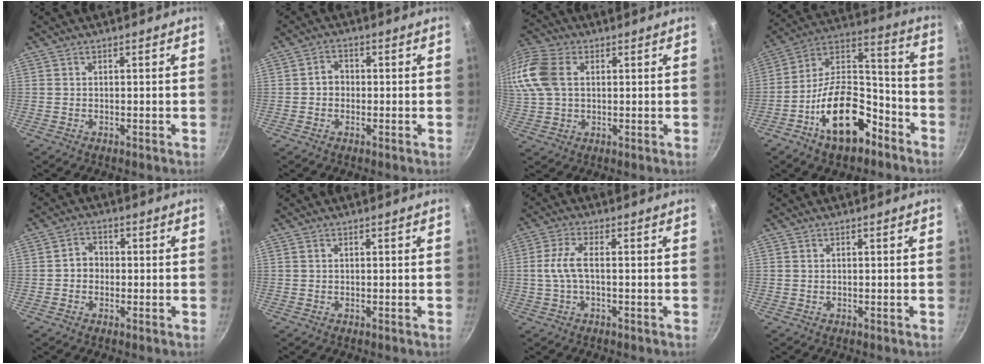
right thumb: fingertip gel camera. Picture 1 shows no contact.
{"total": 2.9, "force": [-0.4, 2.5, 1.4], "torque": [-0.006, 0.011, -0.009]}
{"total": 18.3, "force": [4.1, 13.2, 12.0], "torque": [-0.298, 0.036, 0.071]}
{"total": 19.5, "force": [-9.9, 10.5, 13.2], "torque": [-0.179, 0.091, -0.166]}
{"total": 3.4, "force": [-0.5, 3.0, 1.4], "torque": [-0.001, 0.012, -0.014]}
{"total": 0.0}
{"total": 5.2, "force": [-0.3, 2.0, 4.7], "torque": [-0.114, 0.014, -0.012]}
{"total": 0.0}